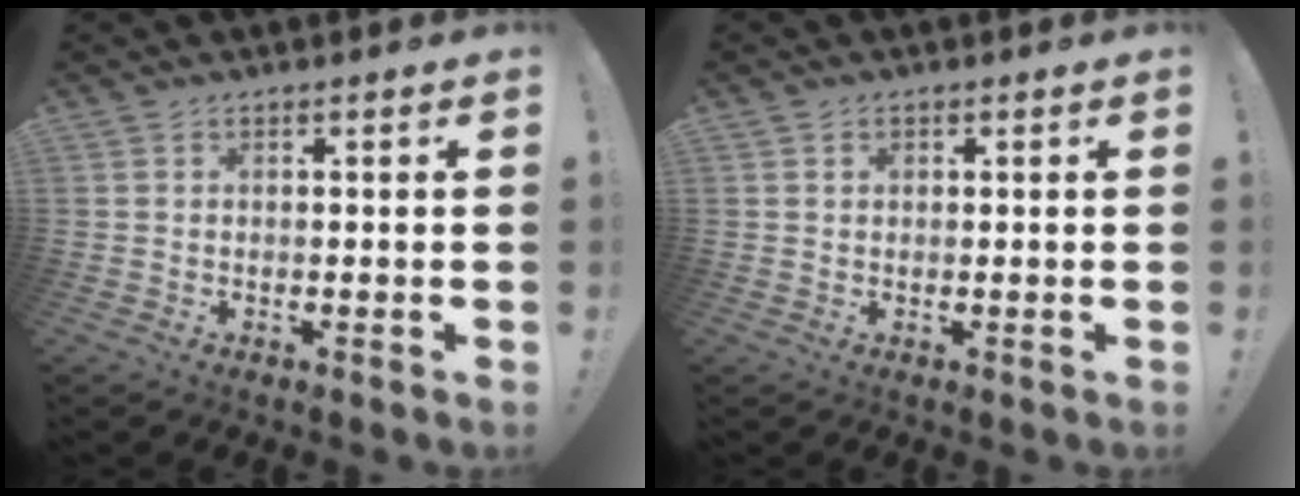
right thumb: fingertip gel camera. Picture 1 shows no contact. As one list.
[{"total": 0.9, "force": [0.4, 0.8, 0.2], "torque": [-0.002, 0.001, 0.008]}]